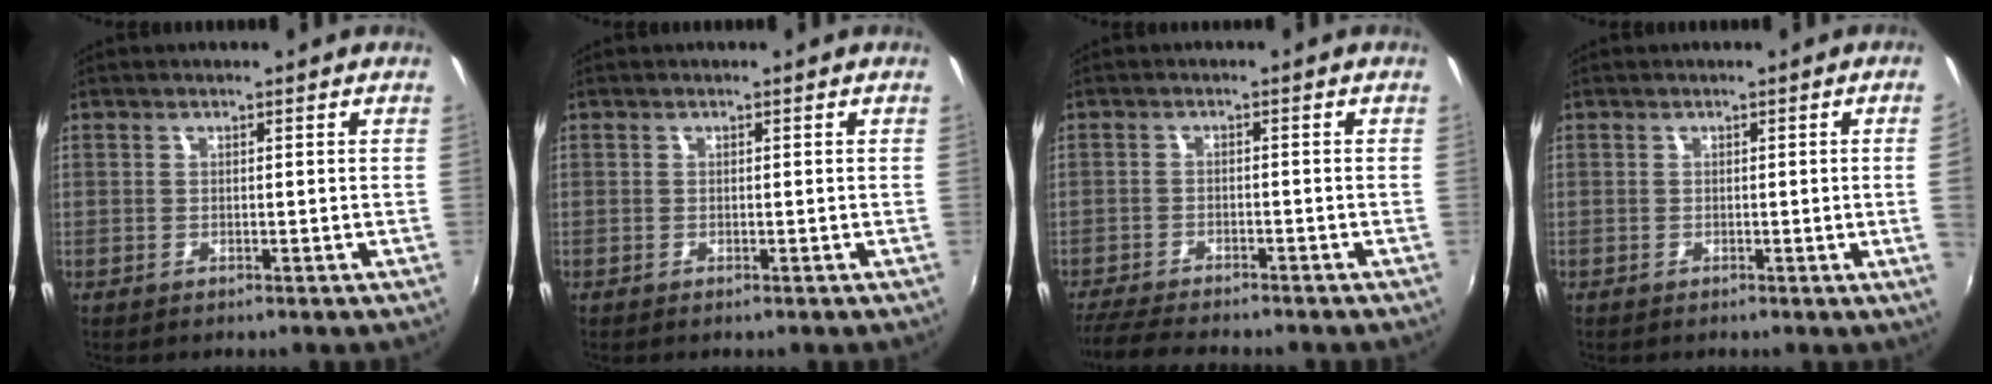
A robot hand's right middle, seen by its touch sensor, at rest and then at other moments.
{"total": 0.0}
{"total": 8.6, "force": [-7.8, 1.3, 3.5], "torque": [-0.092, -0.025, -0.131]}
{"total": 3.0, "force": [0.1, -1.8, 2.4], "torque": [-0.030, -0.014, 0.005]}